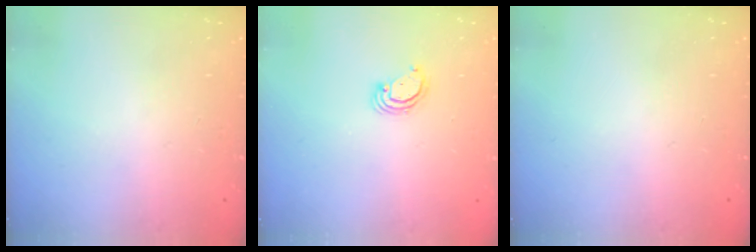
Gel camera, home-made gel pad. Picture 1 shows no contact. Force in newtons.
{"total": 3.1, "press": 3.1, "slide": 0.3}
{"total": 0.0}